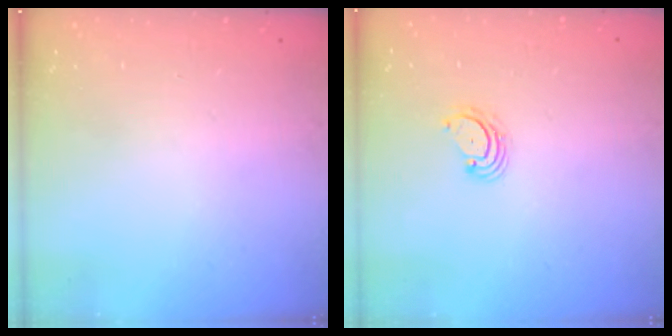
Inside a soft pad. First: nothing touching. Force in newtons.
{"total": 3.2, "press": 3.1, "slide": 0.4}